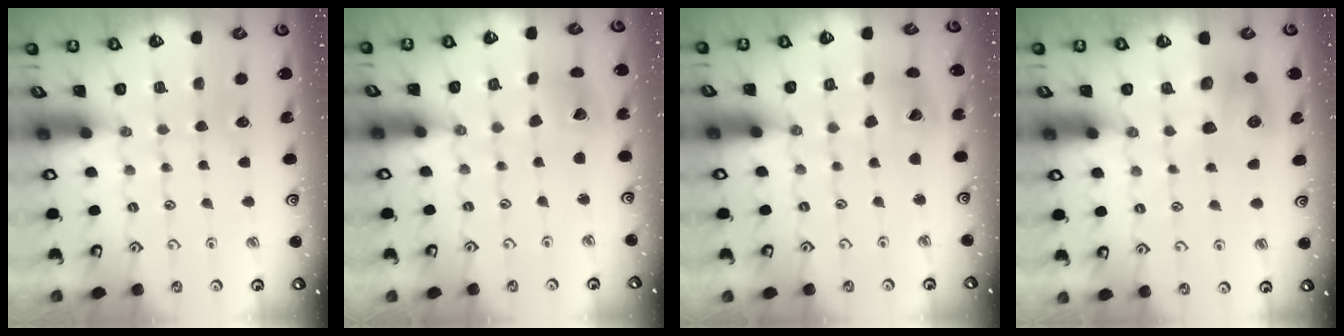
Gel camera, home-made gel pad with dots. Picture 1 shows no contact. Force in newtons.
{"total": 6.6, "press": 6.6, "slide": 0.8}
{"total": 8.1, "press": 8.1, "slide": 1.1}
{"total": 7.3, "press": 7.3, "slide": 0.4}